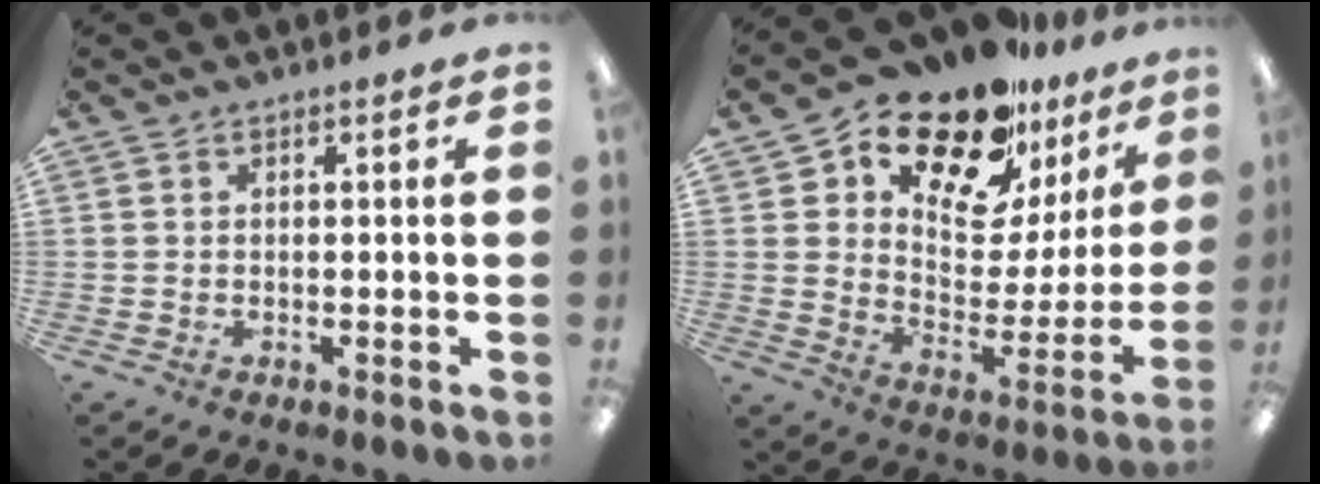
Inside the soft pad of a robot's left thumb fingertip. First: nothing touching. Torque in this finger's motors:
{"motor_torque": [1.58, 1.66, 1.38, -1.39, 0.25]}